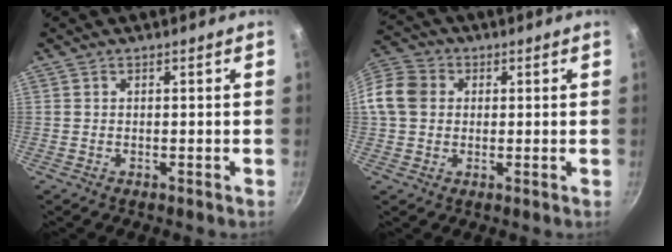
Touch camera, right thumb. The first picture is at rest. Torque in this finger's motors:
{"motor_torque": [-0.01, 0.02, 0.39, -0.52, 0.08]}